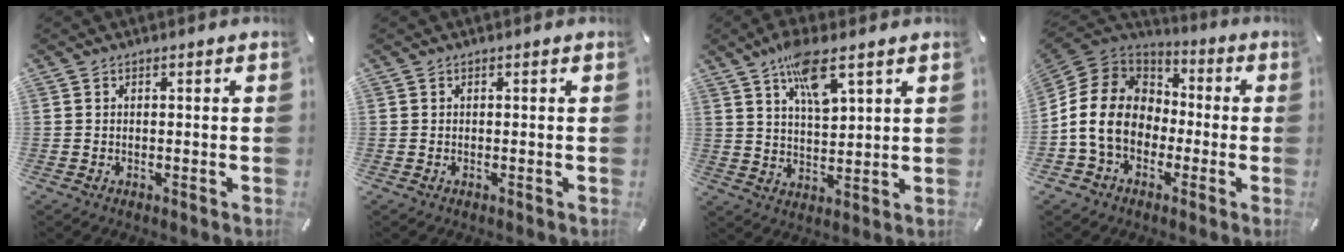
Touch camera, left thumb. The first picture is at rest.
{"total": 0.0}
{"total": 10.3, "force": [6.4, 3.7, 7.2], "torque": [-0.122, -0.023, 0.109]}
{"total": 14.4, "force": [-3.6, 12.0, 7.1], "torque": [-0.172, 0.032, -0.065]}